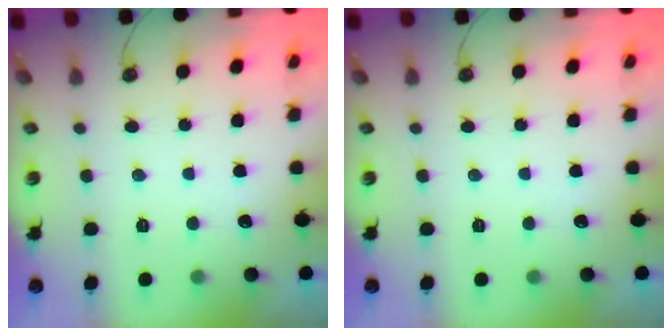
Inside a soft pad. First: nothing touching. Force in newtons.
{"total": 0.0}